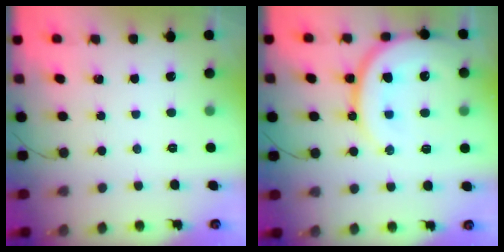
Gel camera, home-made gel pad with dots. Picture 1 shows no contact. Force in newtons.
{"total": 17.8, "press": 17.7, "slide": 1.5}